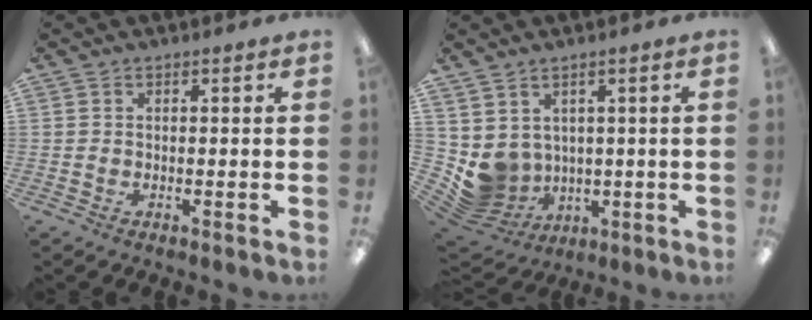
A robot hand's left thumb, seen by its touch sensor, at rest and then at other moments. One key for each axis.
{"total": 6.5, "fx": 2.0, "fy": 5.9, "fz": 1.7, "tx": -0.081, "ty": -0.030, "tz": 0.047}